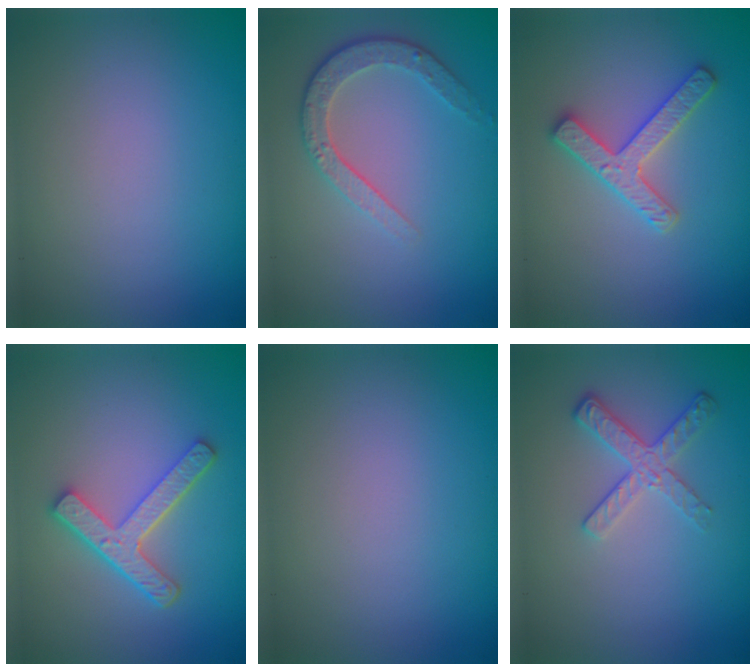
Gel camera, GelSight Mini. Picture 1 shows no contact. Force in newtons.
{"total": 3.4, "press": 2.7, "slide": 2.0}
{"total": 2.9, "press": 2.9, "slide": 0.5}
{"total": 4.4, "press": 3.3, "slide": 2.9}
{"total": 0.0}
{"total": 2.6, "press": 2.4, "slide": 1.2}